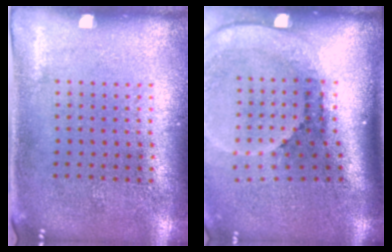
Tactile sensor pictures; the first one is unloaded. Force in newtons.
{"total": 2.7, "press": 1.8, "slide": 2.0}